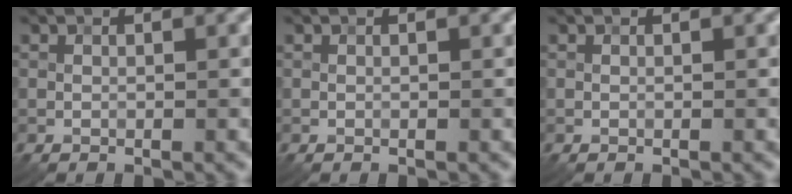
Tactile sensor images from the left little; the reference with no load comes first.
{"total": 0.0}
{"total": 0.0}